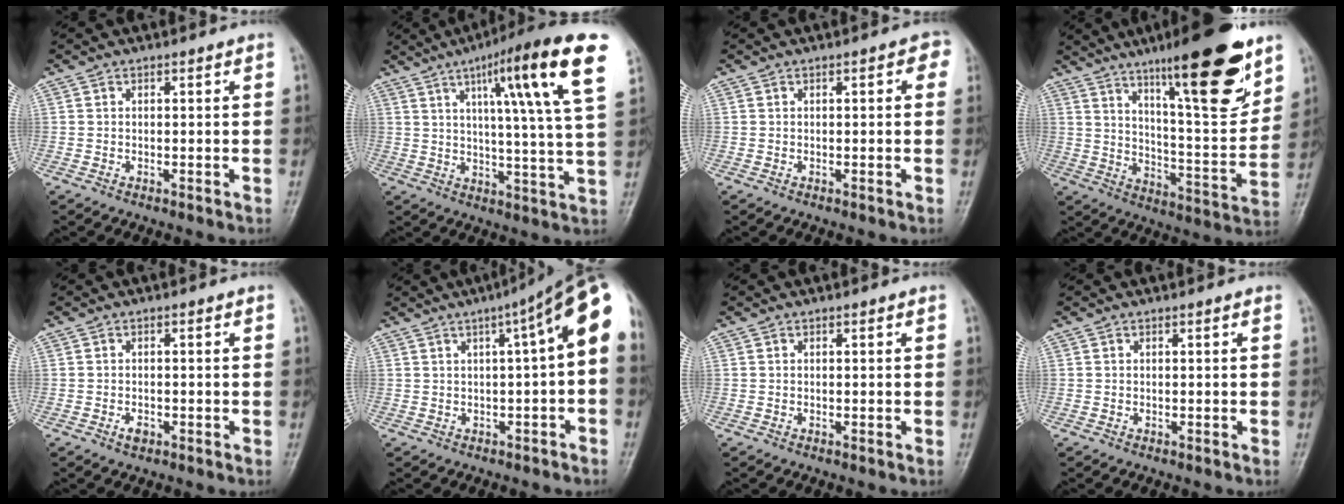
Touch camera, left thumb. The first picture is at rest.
{"total": 19.0, "force": [8.6, 1.8, 16.8], "torque": [-0.237, -0.021, 0.117]}
{"total": 2.8, "force": [0.7, 1.3, 2.3], "torque": [-0.015, 0.003, 0.000]}
{"total": 20.7, "force": [12.8, 3.9, 15.9], "torque": [-0.206, -0.067, 0.205]}
{"total": 1.6, "force": [-0.9, 1.1, 0.8], "torque": [-0.011, 0.003, -0.016]}
{"total": 11.9, "force": [2.1, 2.9, 11.4], "torque": [-0.142, 0.039, 0.017]}
{"total": 0.0}
{"total": 0.0}